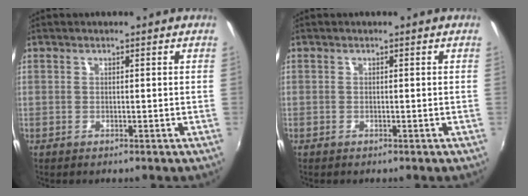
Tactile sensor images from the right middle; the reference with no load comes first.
{"total": 0.0}